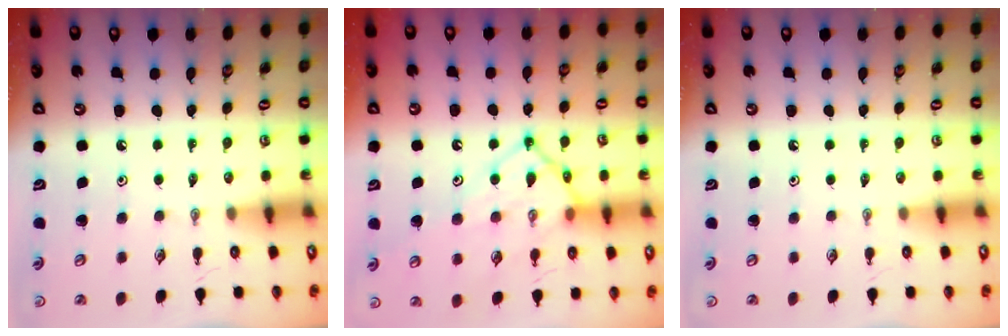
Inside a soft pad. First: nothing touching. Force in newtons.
{"total": 12.8, "press": 12.7, "slide": 1.5}
{"total": 0.0}